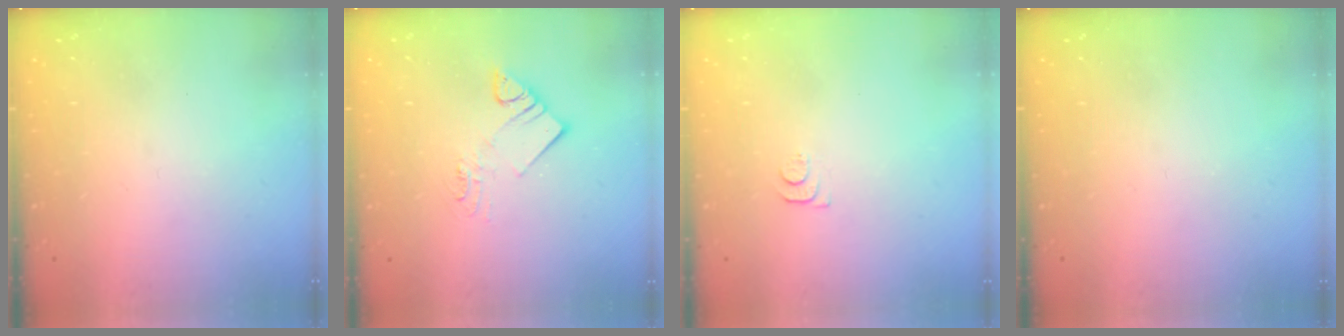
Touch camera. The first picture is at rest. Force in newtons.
{"total": 7.5, "press": 7.5, "slide": 0.4}
{"total": 7.2, "press": 7.1, "slide": 0.8}
{"total": 0.0}